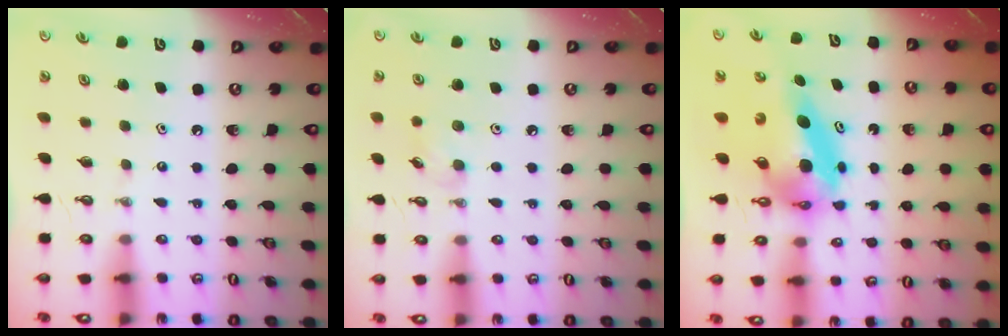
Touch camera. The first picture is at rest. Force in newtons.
{"total": 5.7, "press": 5.5, "slide": 1.4}
{"total": 7.6, "press": 7.6, "slide": 0.6}